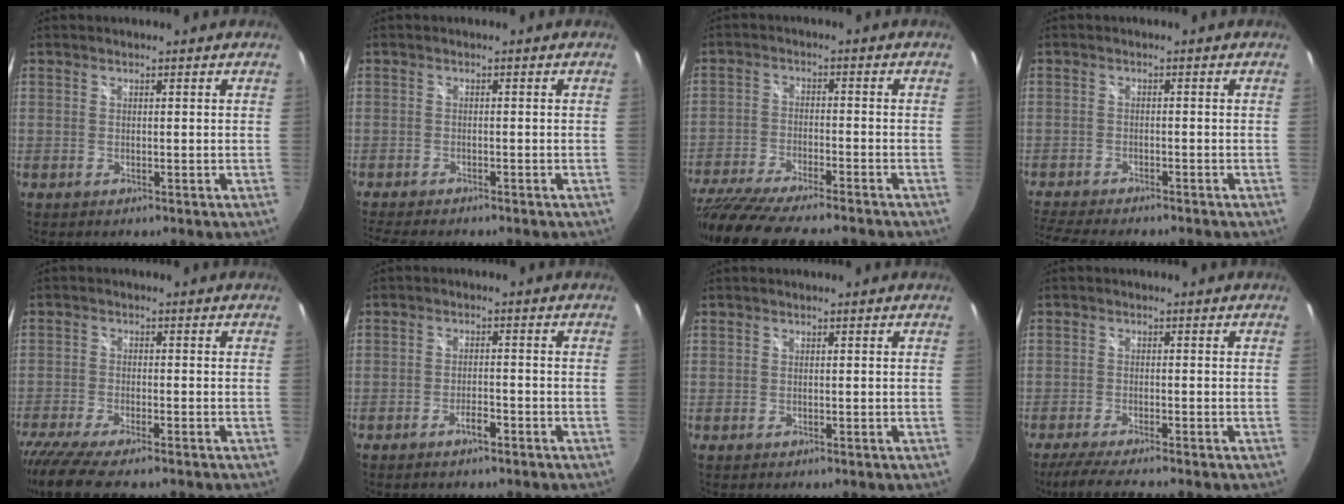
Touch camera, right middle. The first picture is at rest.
{"total": 6.5, "force": [-5.7, 1.0, 3.0], "torque": [-0.067, -0.022, -0.093]}
{"total": 18.9, "force": [-16.1, 3.0, 9.5], "torque": [-0.195, -0.047, -0.264]}
{"total": 9.6, "force": [-8.6, 1.6, 4.0], "torque": [-0.103, -0.023, -0.142]}
{"total": 9.8, "force": [-8.1, 1.3, 5.3], "torque": [-0.129, -0.043, -0.143]}
{"total": 2.7, "force": [-2.1, 0.8, 1.5], "torque": [-0.036, 0.002, -0.035]}
{"total": 0.0}
{"total": 6.3, "force": [-5.4, -0.4, 3.2], "torque": [-0.077, -0.019, -0.093]}